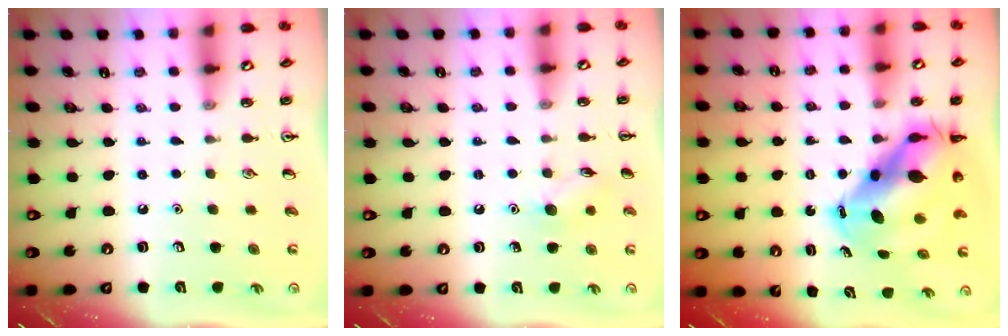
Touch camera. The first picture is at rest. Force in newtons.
{"total": 6.8, "press": 6.8, "slide": 0.6}
{"total": 12.4, "press": 11.9, "slide": 3.4}